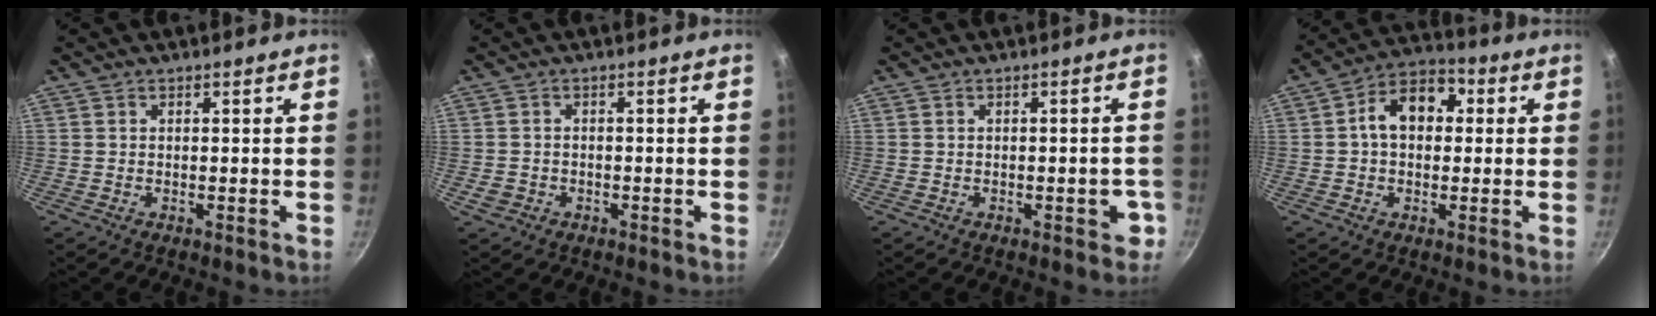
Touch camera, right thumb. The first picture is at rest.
{"total": 2.6, "force": [-1.0, 2.2, 1.1], "torque": [-0.018, 0.011, -0.010]}
{"total": 3.7, "force": [-1.4, 1.7, 3.0], "torque": [-0.017, 0.010, -0.019]}
{"total": 10.5, "force": [1.4, 7.5, 7.2], "torque": [-0.075, 0.028, 0.005]}